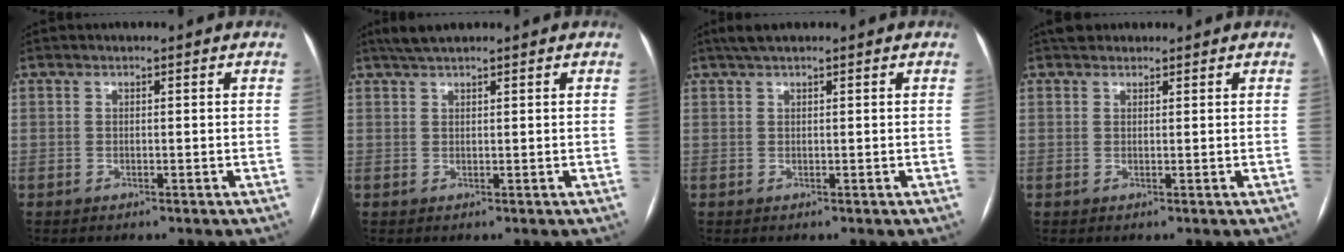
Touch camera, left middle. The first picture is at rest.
{"total": 3.2, "force": [2.7, 0.4, 1.7], "torque": [-0.032, 0.018, 0.051]}
{"total": 2.5, "force": [2.0, 0.4, 1.5], "torque": [-0.029, 0.019, 0.036]}
{"total": 2.6, "force": [2.2, 1.4, 0.6], "torque": [-0.006, 0.023, 0.032]}